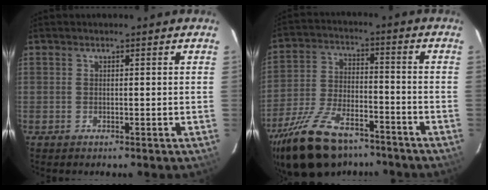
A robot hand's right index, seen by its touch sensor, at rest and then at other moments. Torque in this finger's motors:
{"motor_torque": [1.04, -1.10, 0.76, 0.18]}